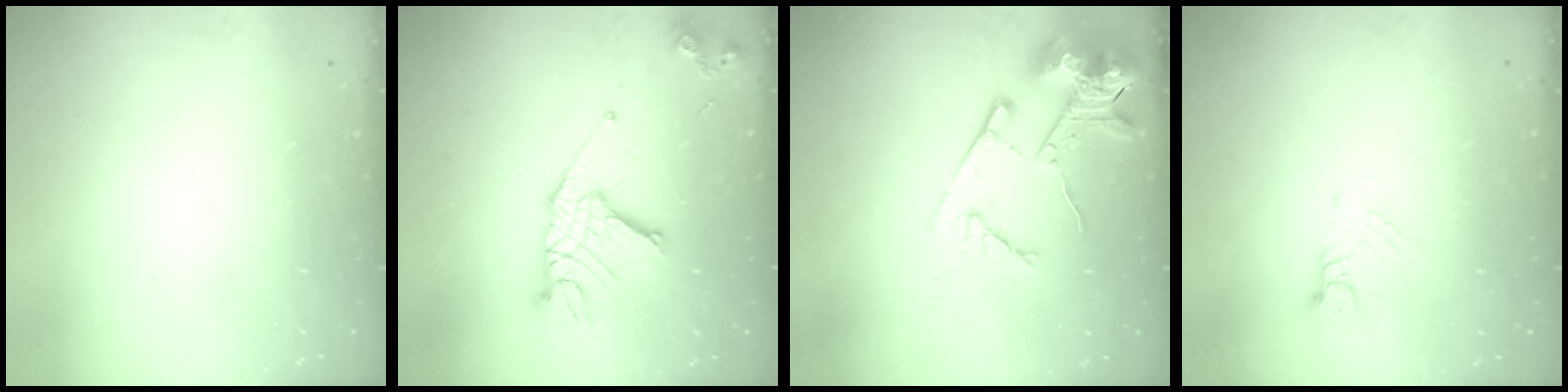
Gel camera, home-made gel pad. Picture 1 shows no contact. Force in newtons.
{"total": 15.8, "press": 15.7, "slide": 1.5}
{"total": 14.8, "press": 14.7, "slide": 1.8}
{"total": 2.6, "press": 2.6, "slide": 0.3}